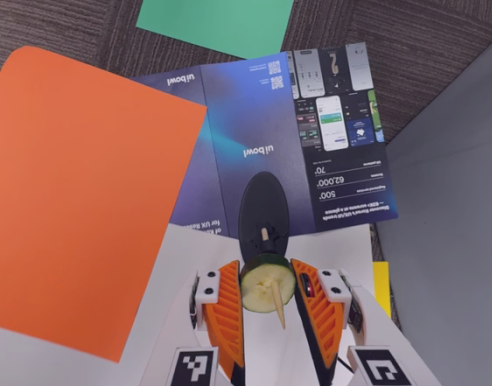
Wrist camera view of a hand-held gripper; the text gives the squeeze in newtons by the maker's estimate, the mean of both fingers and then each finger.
{"total": 9.0, "left": 9.4, "right": 8.5}